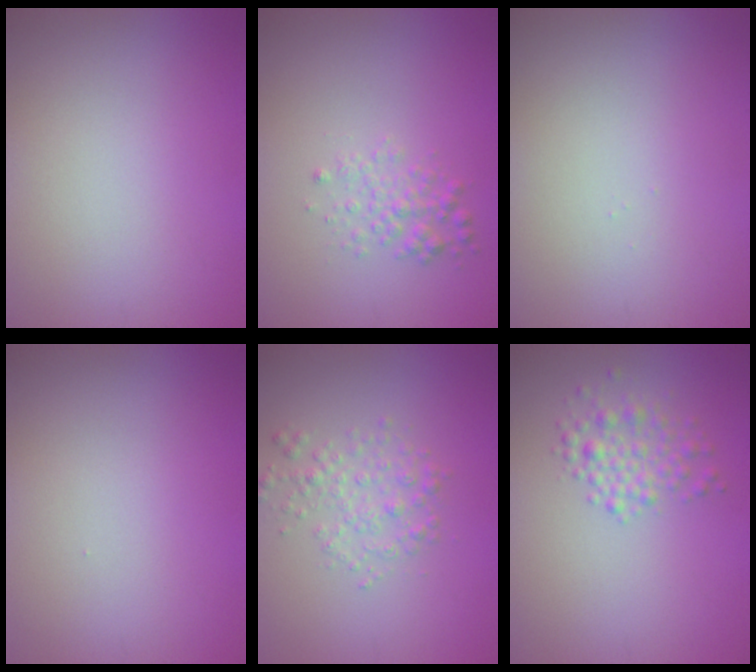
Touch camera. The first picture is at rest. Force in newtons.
{"total": 1.9, "press": 1.9, "slide": 0.0}
{"total": 0.0}
{"total": 0.0}
{"total": 2.4, "press": 2.4, "slide": 0.1}
{"total": 2.5, "press": 2.5, "slide": 0.0}